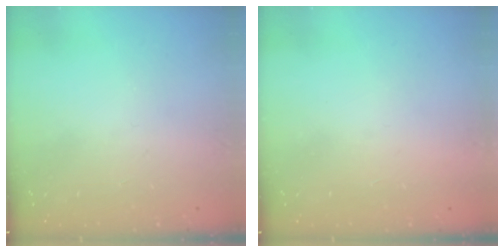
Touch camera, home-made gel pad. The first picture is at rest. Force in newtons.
{"total": 1.5, "press": 1.5, "slide": 0.1}